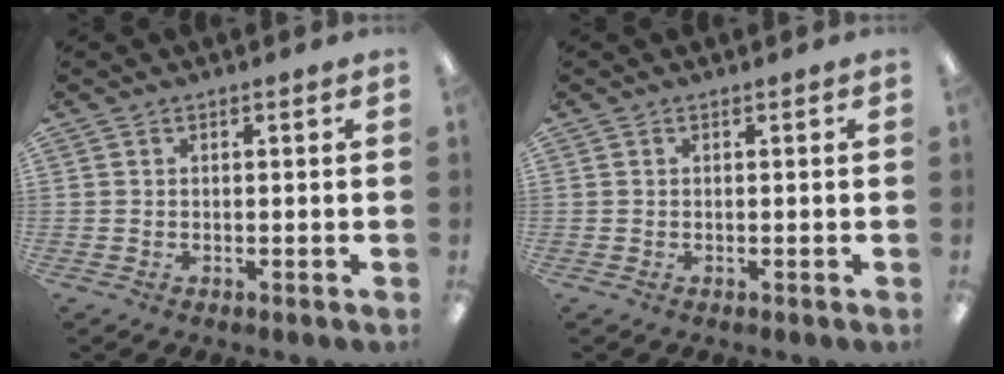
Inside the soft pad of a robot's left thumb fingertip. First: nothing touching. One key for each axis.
{"total": 0.0}